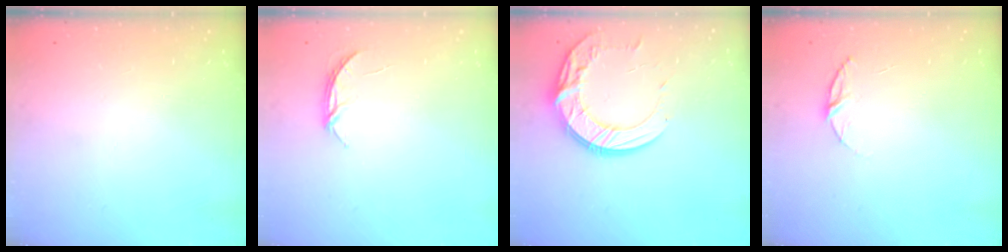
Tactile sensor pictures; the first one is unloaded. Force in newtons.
{"total": 4.0, "press": 4.0, "slide": 0.4}
{"total": 13.6, "press": 13.5, "slide": 1.2}
{"total": 5.9, "press": 5.8, "slide": 0.6}